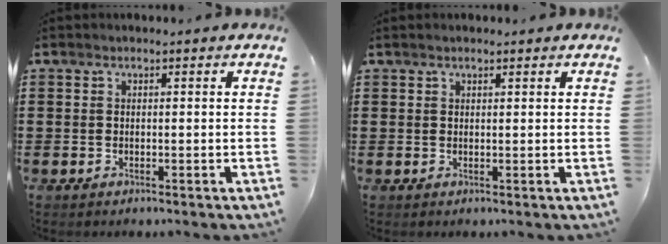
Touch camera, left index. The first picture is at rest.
{"total": 0.9, "force": [0.7, 0.2, 0.4], "torque": [-0.009, 0.002, 0.014]}